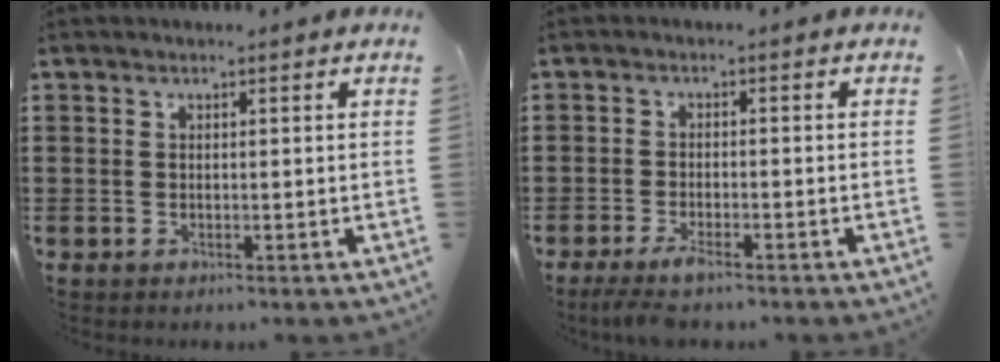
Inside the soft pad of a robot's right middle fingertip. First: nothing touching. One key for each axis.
{"total": 3.2, "fx": -2.4, "fy": 0.3, "fz": 2.0, "tx": -0.046, "ty": -0.006, "tz": -0.049}